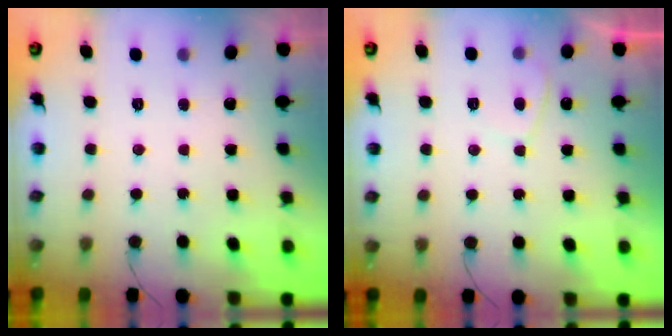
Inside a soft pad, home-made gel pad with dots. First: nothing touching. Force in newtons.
{"total": 2.4, "press": 2.3, "slide": 0.7}